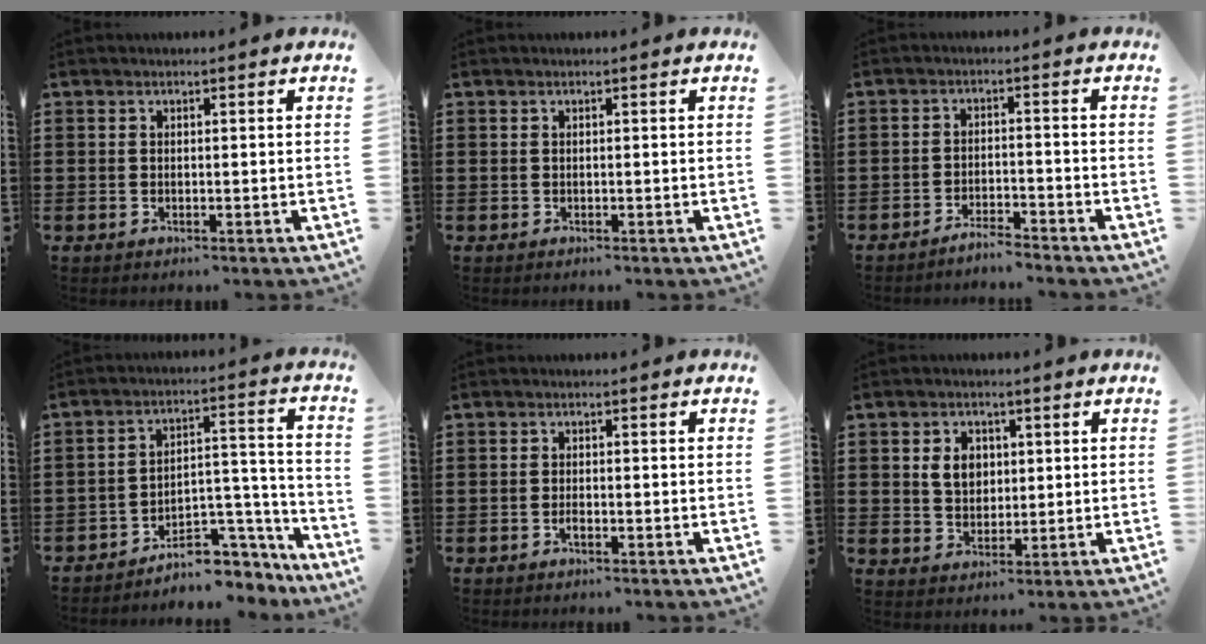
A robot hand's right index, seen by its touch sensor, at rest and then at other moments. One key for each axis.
{"total": 0.0}
{"total": 3.0, "fx": -3.0, "fy": -0.1, "fz": 0.3, "tx": -0.011, "ty": 0.001, "tz": -0.062}
{"total": 6.0, "fx": -5.1, "fy": 2.2, "fz": 2.1, "tx": -0.035, "ty": 0.012, "tz": -0.098}
{"total": 1.1, "fx": -0.6, "fy": 0.3, "fz": 0.9, "tx": -0.018, "ty": -0.005, "tz": -0.009}
{"total": 4.6, "fx": 1.1, "fy": 3.6, "fz": 2.7, "tx": -0.065, "ty": 0.014, "tz": 0.018}